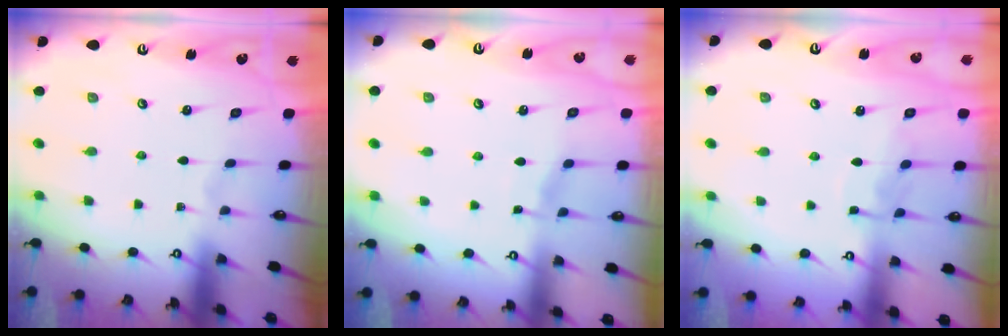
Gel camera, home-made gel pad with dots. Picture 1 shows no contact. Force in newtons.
{"total": 4.5, "press": 4.5, "slide": 0.4}
{"total": 7.6, "press": 7.6, "slide": 0.4}